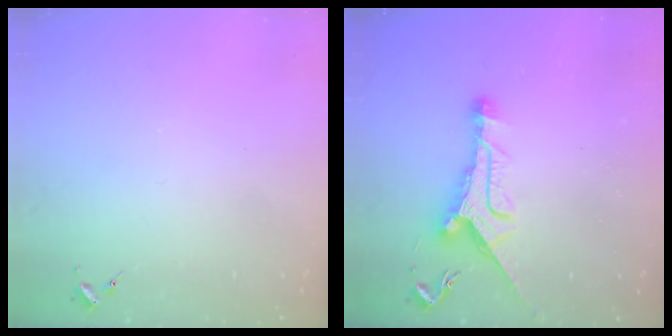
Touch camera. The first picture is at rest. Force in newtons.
{"total": 10.9, "press": 10.9, "slide": 0.7}